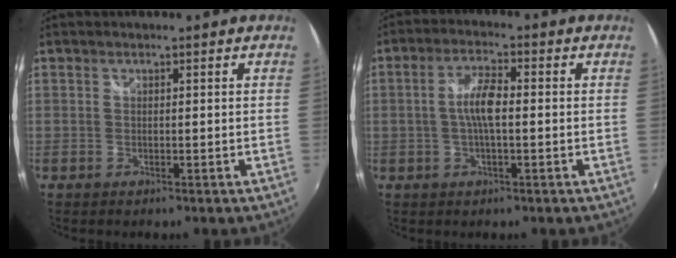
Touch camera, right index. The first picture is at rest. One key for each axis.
{"total": 5.5, "fx": -0.4, "fy": 1.5, "fz": 5.3, "tx": -0.102, "ty": 0.008, "tz": -0.007}